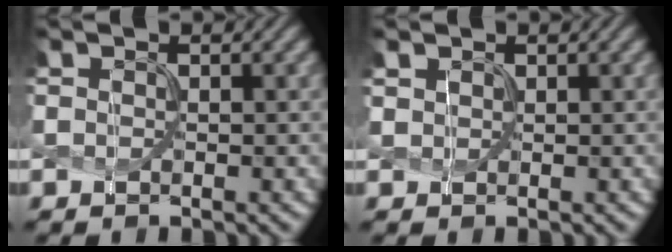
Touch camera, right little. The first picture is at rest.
{"total": 1.0, "force": [0.8, 0.4, -0.2], "torque": [0.004, 0.003, 0.021]}